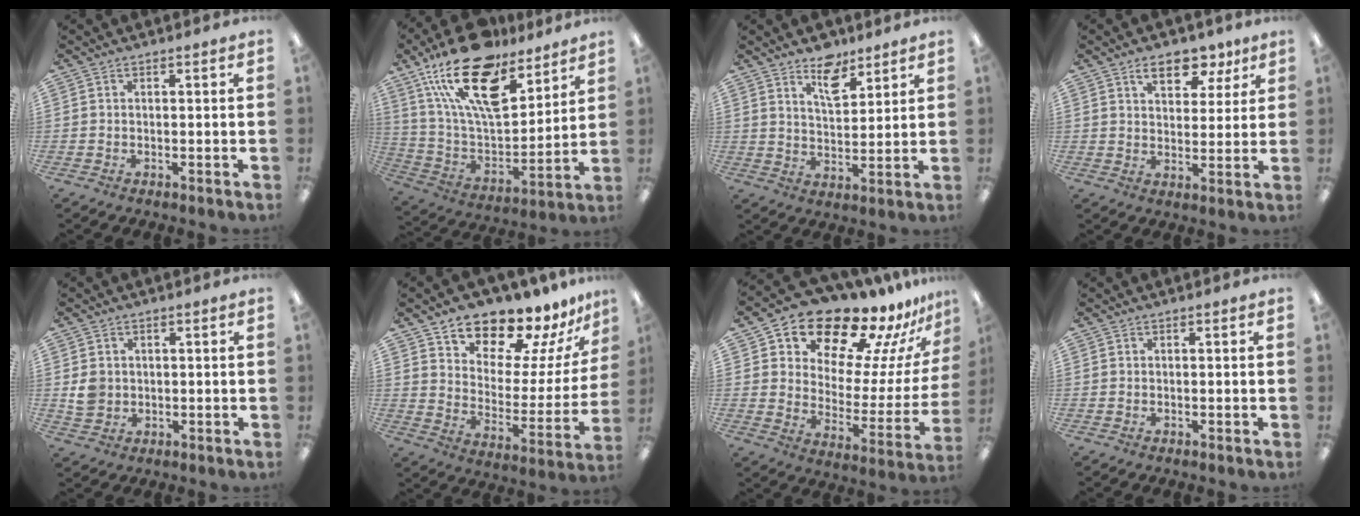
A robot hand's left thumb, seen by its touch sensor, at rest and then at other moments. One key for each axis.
{"total": 23.1, "fx": 15.7, "fy": 9.9, "fz": 13.7, "tx": -0.264, "ty": -0.095, "tz": 0.275}
{"total": 8.1, "fx": 6.2, "fy": 3.8, "fz": 3.6, "tx": -0.042, "ty": -0.037, "tz": 0.105}
{"total": 8.8, "fx": 5.5, "fy": 5.0, "fz": 4.7, "tx": -0.054, "ty": -0.021, "tz": 0.092}
{"total": 4.1, "fx": 0.4, "fy": 3.8, "fz": 1.4, "tx": -0.013, "ty": 0.001, "tz": 0.007}
{"total": 13.9, "fx": 13.0, "fy": 4.4, "fz": 2.4, "tx": -0.041, "ty": -0.128, "tz": 0.227}
{"total": 16.6, "fx": 14.1, "fy": 6.8, "fz": 5.7, "tx": -0.089, "ty": -0.124, "tz": 0.234}
{"total": 0.0}